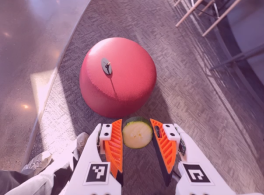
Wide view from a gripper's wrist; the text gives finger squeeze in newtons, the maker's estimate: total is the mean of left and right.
{"total": 10.0, "left": 10.1, "right": 9.8}